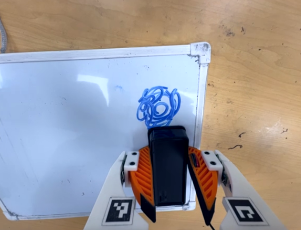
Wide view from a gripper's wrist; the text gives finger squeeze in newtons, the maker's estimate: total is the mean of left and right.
{"total": 11.6, "left": 13.3, "right": 9.9}